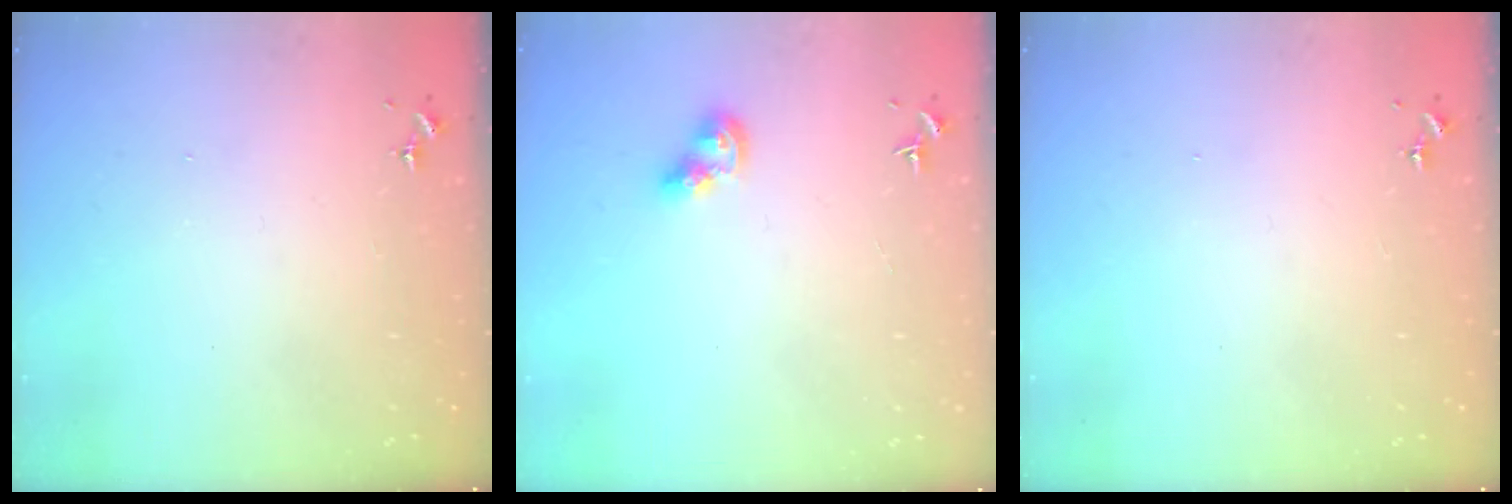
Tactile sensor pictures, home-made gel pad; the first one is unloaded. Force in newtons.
{"total": 8.3, "press": 8.2, "slide": 0.9}
{"total": 0.0}